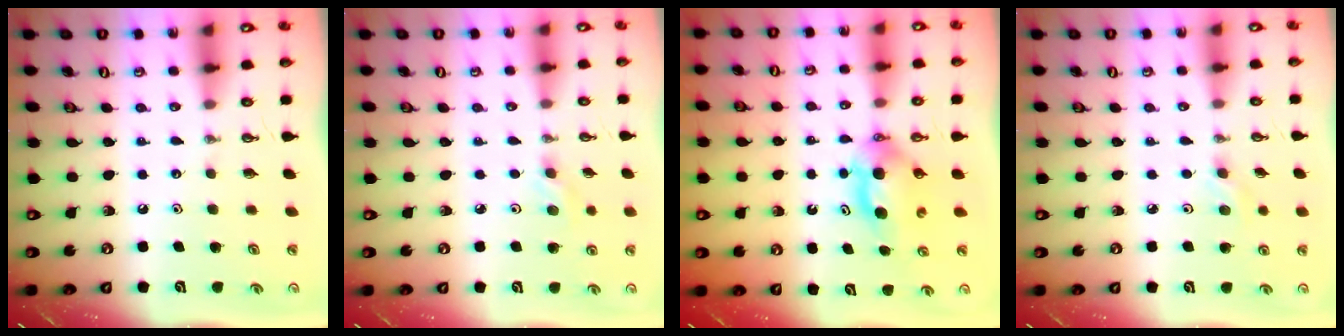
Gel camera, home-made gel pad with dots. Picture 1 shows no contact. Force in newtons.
{"total": 4.2, "press": 4.2, "slide": 0.6}
{"total": 6.4, "press": 6.1, "slide": 2.1}
{"total": 2.8, "press": 2.7, "slide": 0.8}